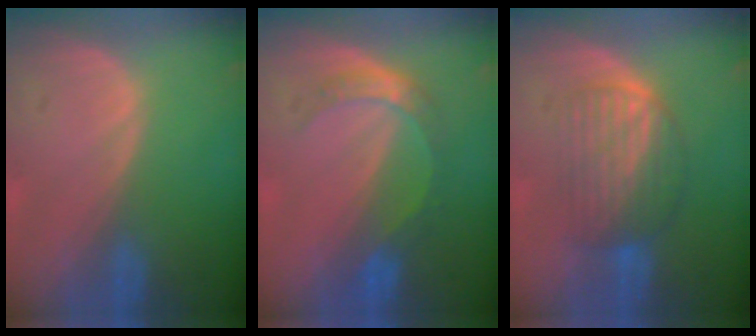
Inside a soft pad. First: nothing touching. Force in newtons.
{"total": 5.1, "press": 4.6, "slide": 2.2}
{"total": 6.5, "press": 6.3, "slide": 1.5}